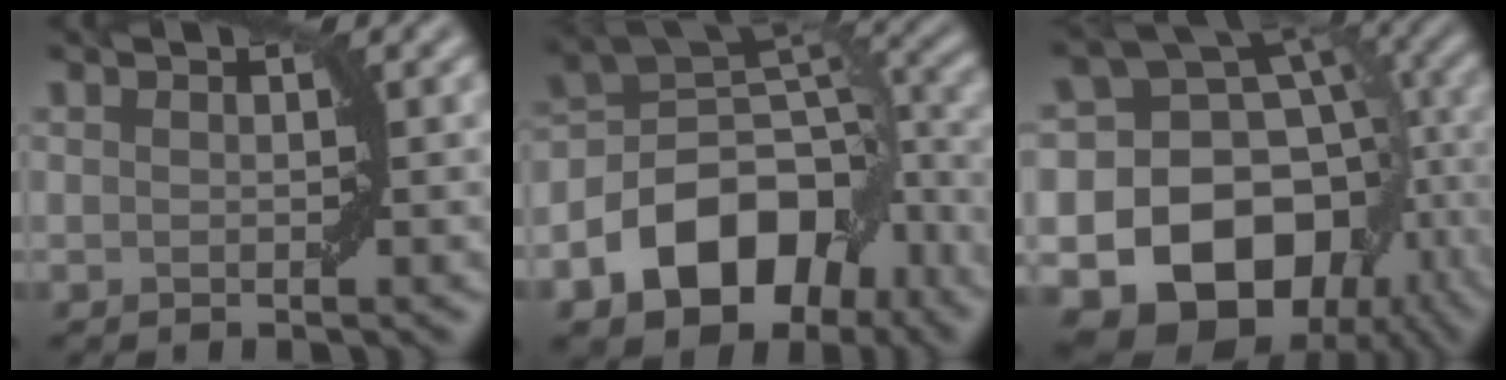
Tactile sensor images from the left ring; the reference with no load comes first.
{"total": 11.5, "force": [-5.6, 7.7, 6.5], "torque": [-0.101, 0.006, -0.103]}
{"total": 19.2, "force": [-7.1, 15.0, 9.7], "torque": [-0.143, -0.018, -0.120]}